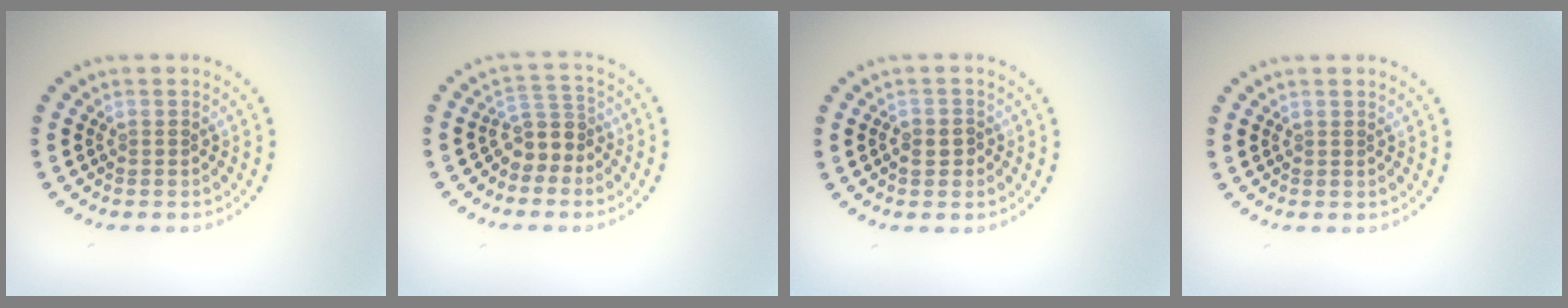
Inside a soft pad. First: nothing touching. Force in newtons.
{"total": 2.8, "press": 2.2, "slide": 1.7}
{"total": 1.2, "press": 1.1, "slide": 0.5}
{"total": 0.0}